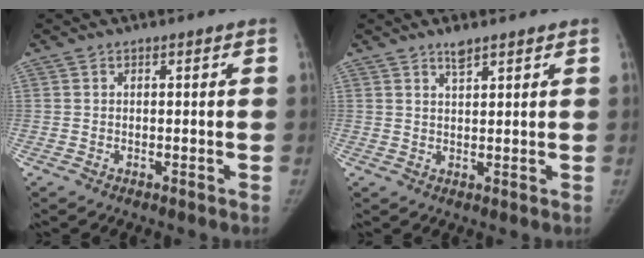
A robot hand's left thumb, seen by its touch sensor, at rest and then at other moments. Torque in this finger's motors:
{"motor_torque": [0.29, -0.16, 0.33, -0.46, -0.01]}